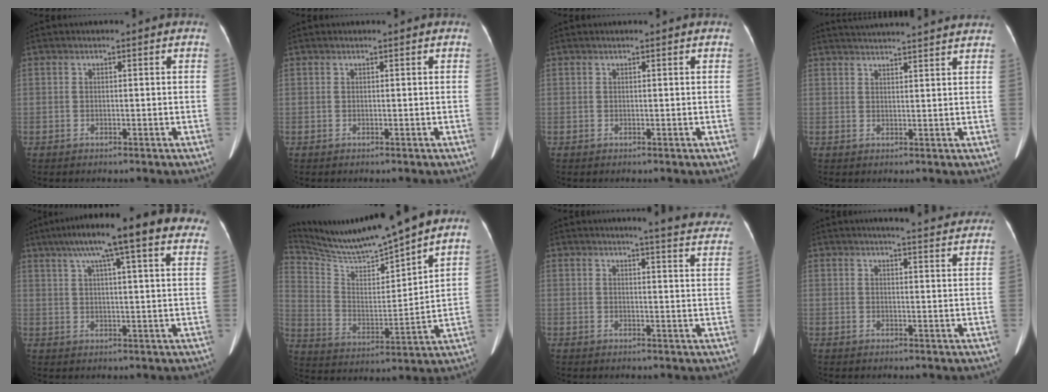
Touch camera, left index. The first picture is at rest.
{"total": 0.0}
{"total": 0.5, "force": [0.5, 0.0, 0.2], "torque": [-0.007, 0.008, 0.007]}
{"total": 13.9, "force": [13.2, -0.1, 4.4], "torque": [-0.075, 0.010, 0.166]}
{"total": 20.2, "force": [13.8, 2.7, 14.5], "torque": [-0.234, 0.053, 0.182]}
{"total": 14.9, "force": [13.9, -1.2, 5.3], "torque": [-0.115, -0.012, 0.250]}
{"total": 13.3, "force": [12.4, 0.7, 4.8], "torque": [-0.037, -0.055, 0.116]}
{"total": 12.3, "force": [11.3, 0.8, 5.0], "torque": [-0.061, 0.004, 0.125]}